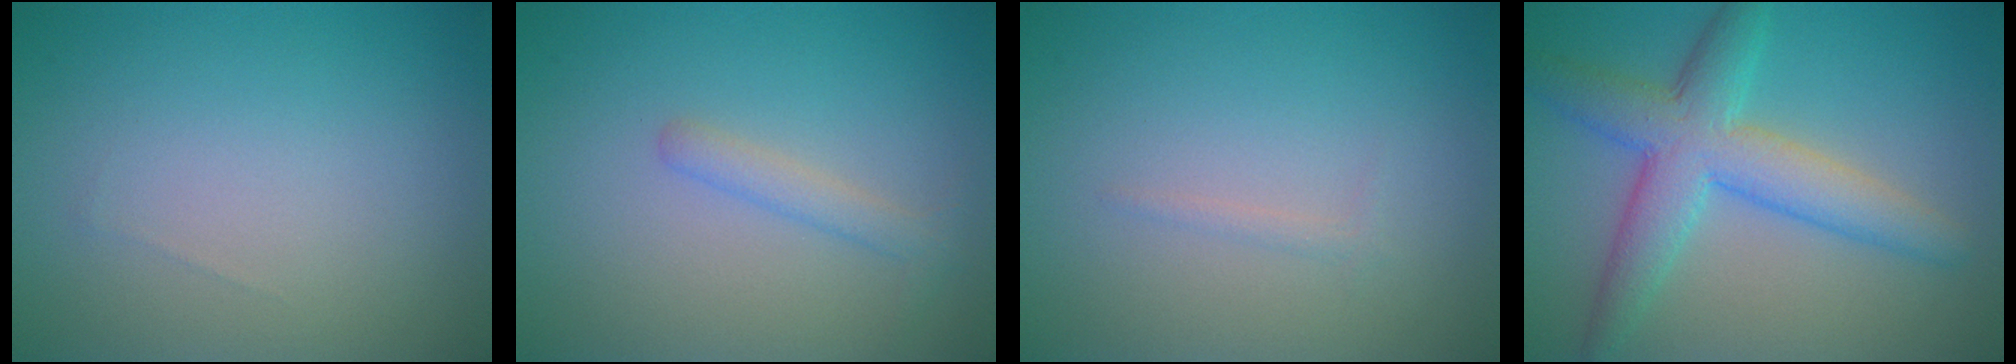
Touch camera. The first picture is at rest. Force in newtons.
{"total": 1.6, "press": 1.6, "slide": 0.0}
{"total": 0.6, "press": 0.6, "slide": 0.0}
{"total": 6.3, "press": 6.3, "slide": 0.2}